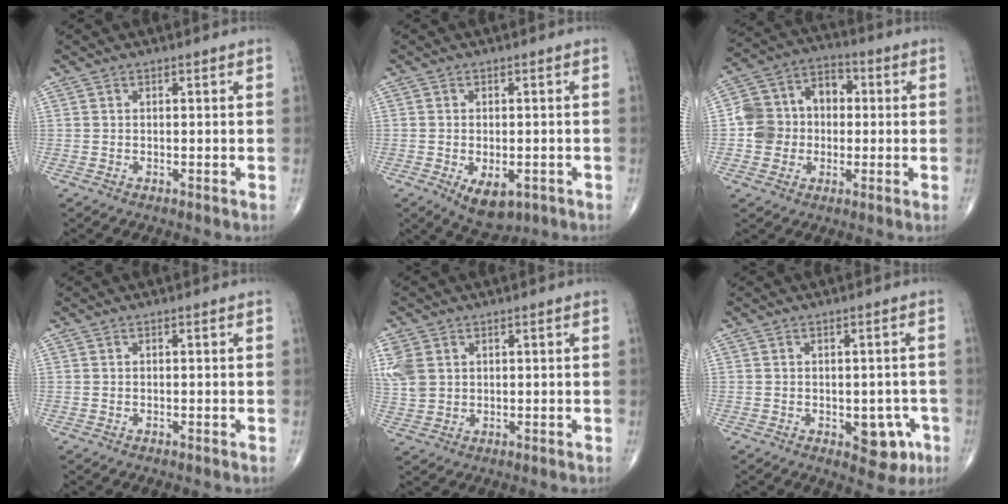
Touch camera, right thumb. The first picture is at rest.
{"total": 6.6, "force": [-2.5, 3.7, 4.8], "torque": [-0.067, 0.000, -0.026]}
{"total": 11.7, "force": [-0.3, 10.1, 5.9], "torque": [-0.073, 0.041, -0.013]}
{"total": 0.0}
{"total": 7.5, "force": [2.2, 5.8, 4.3], "torque": [-0.101, 0.001, 0.054]}
{"total": 6.4, "force": [-2.2, 3.7, 4.8], "torque": [-0.025, 0.006, -0.021]}